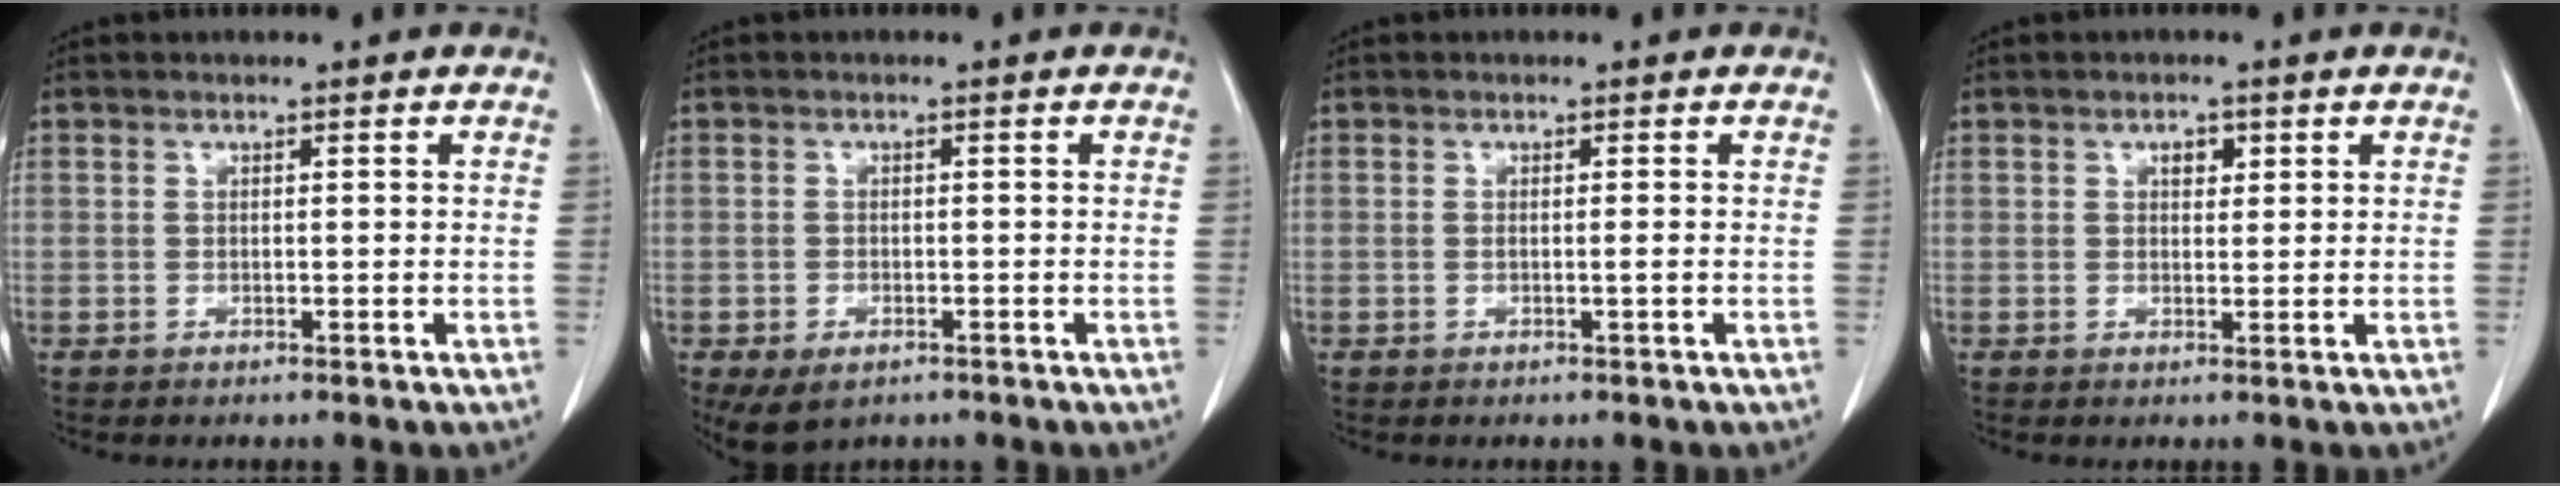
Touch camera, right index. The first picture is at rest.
{"total": 4.3, "force": [-2.5, 2.5, 2.4], "torque": [-0.047, -0.007, -0.031]}
{"total": 0.8, "force": [-0.2, -0.2, 0.7], "torque": [-0.013, 0.000, -0.003]}
{"total": 1.9, "force": [0.8, 1.2, 1.3], "torque": [-0.018, 0.001, 0.012]}